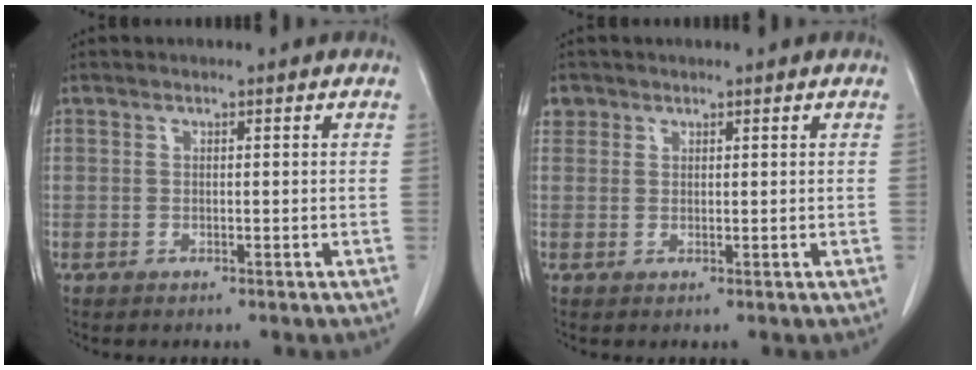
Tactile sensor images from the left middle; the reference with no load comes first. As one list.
[{"total": 1.9, "force": [1.1, 1.6, 0.1], "torque": [0.010, 0.007, 0.015]}]